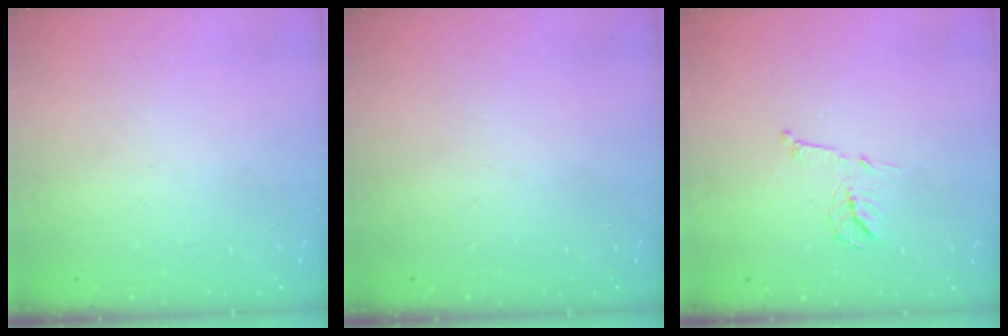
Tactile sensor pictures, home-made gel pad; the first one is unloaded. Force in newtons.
{"total": 0.0}
{"total": 9.7, "press": 9.7, "slide": 0.3}